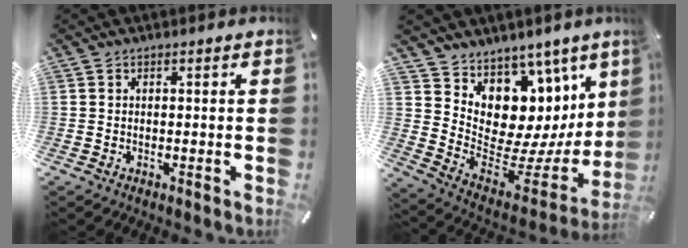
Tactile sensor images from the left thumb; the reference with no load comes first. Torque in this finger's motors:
{"motor_torque": [1.93, 0.61, 0.36, -0.40, 0.31]}